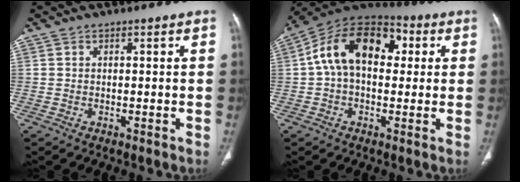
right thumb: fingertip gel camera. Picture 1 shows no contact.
{"total": 16.1, "force": [2.9, 10.3, 12.1], "torque": [-0.179, 0.039, 0.037]}